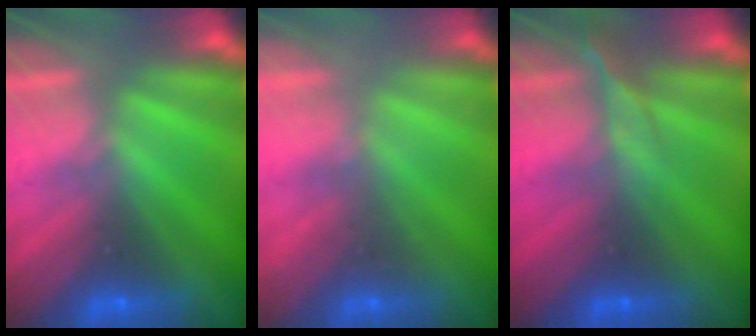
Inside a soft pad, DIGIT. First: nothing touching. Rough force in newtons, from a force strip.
{"total": 2.1}
{"total": 2.6}